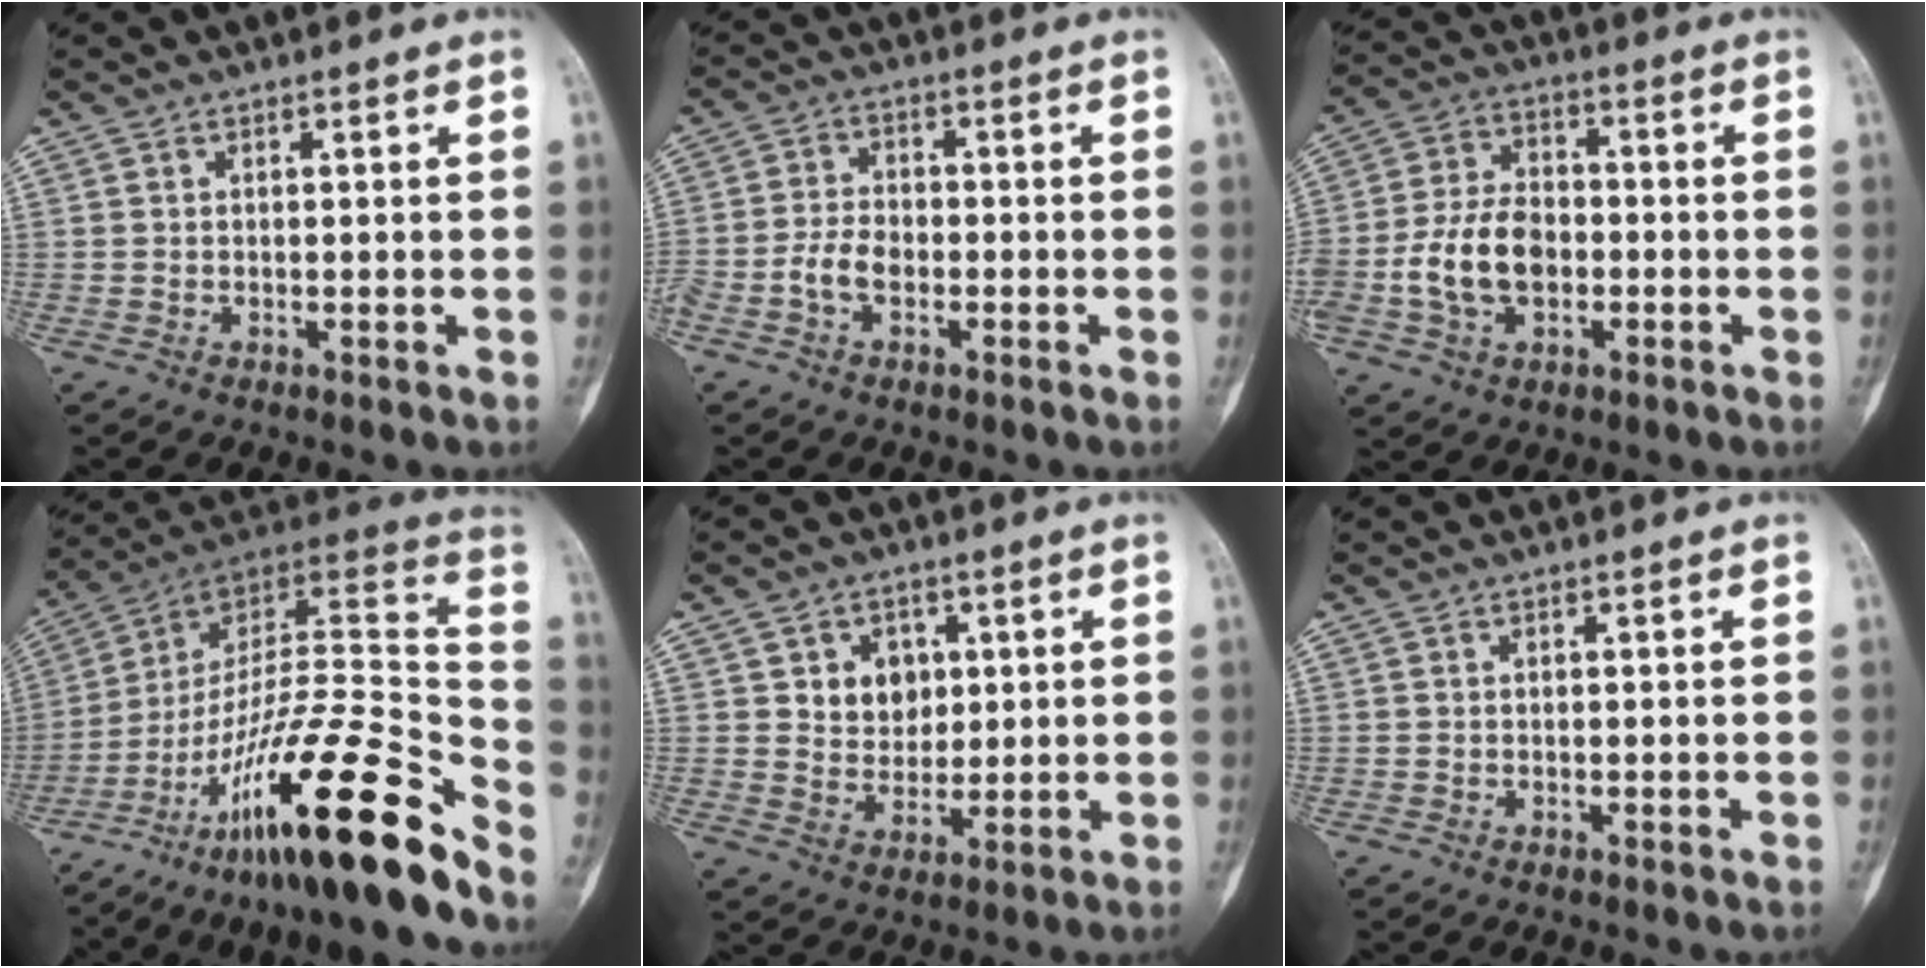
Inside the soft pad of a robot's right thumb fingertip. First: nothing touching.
{"total": 4.7, "force": [-1.9, 2.9, 3.1], "torque": [-0.057, 0.020, -0.041]}
{"total": 11.7, "force": [-2.4, 8.0, 8.2], "torque": [-0.144, 0.028, -0.048]}
{"total": 31.0, "force": [-20.2, 5.6, 22.8], "torque": [-0.310, 0.089, -0.335]}
{"total": 6.8, "force": [2.0, 5.6, 3.3], "torque": [-0.018, -0.009, 0.037]}
{"total": 0.0}